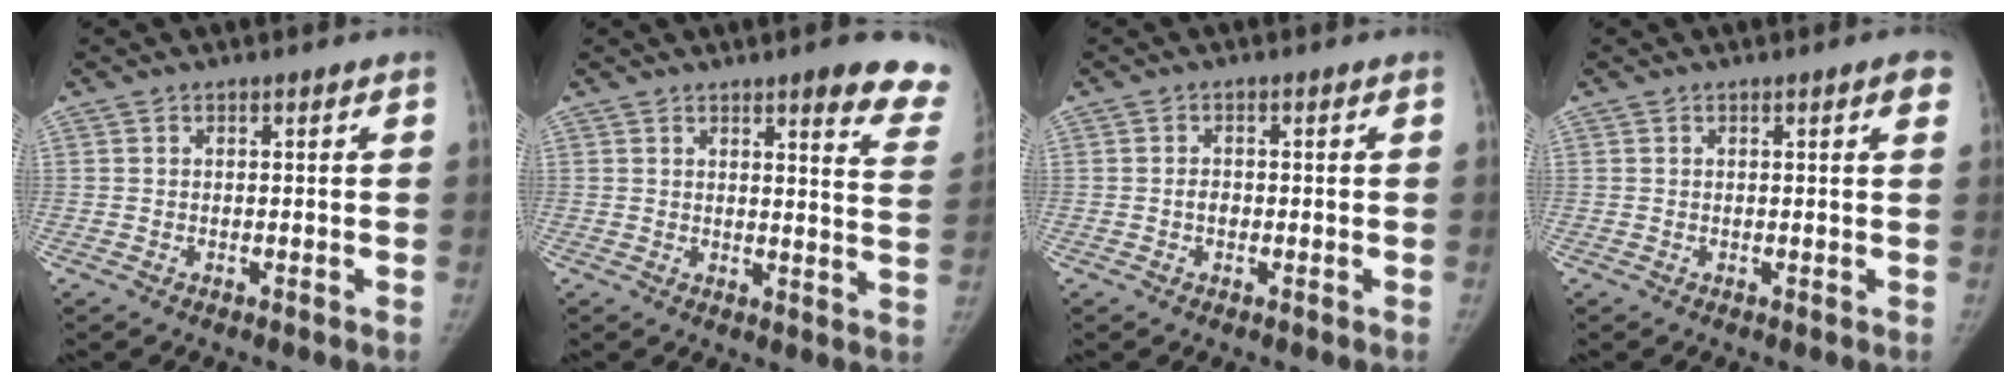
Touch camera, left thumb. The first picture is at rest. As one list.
[{"total": 12.7, "force": [9.5, 2.5, 8.1], "torque": [-0.058, -0.050, 0.095]}, {"total": 1.6, "force": [-0.4, 1.2, 1.0], "torque": [-0.011, 0.005, -0.009]}, {"total": 2.3, "force": [1.2, 0.4, 2.0], "torque": [-0.018, 0.000, 0.011]}]